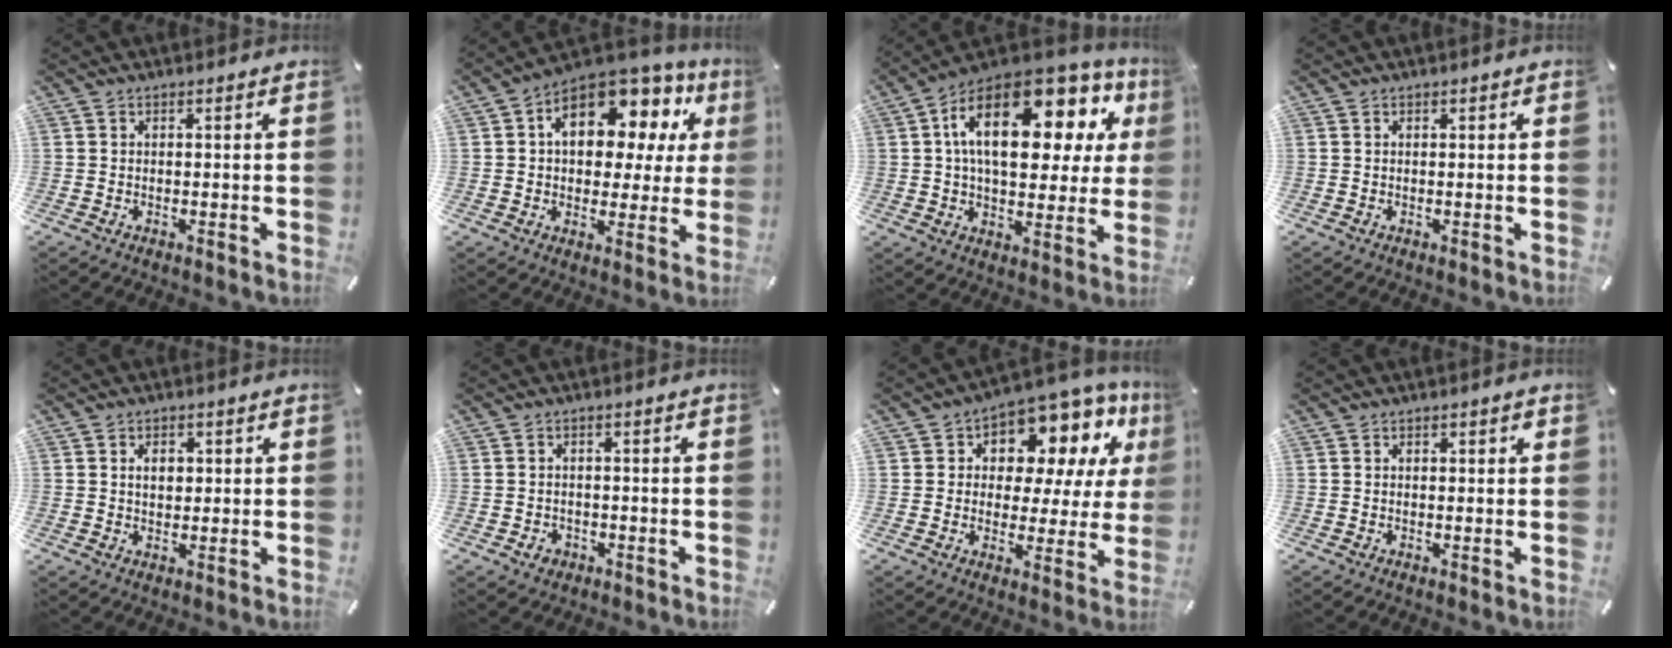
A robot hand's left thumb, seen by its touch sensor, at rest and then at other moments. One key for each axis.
{"total": 14.5, "fx": 5.4, "fy": 9.2, "fz": 9.8, "tx": -0.153, "ty": -0.030, "tz": 0.095}
{"total": 22.1, "fx": 8.5, "fy": 11.2, "fz": 17.1, "tx": -0.291, "ty": -0.045, "tz": 0.137}
{"total": 0.0}
{"total": 3.7, "fx": 0.7, "fy": 2.7, "fz": 2.4, "tx": -0.028, "ty": -0.001, "tz": 0.004}
{"total": 2.2, "fx": -1.0, "fy": 1.9, "fz": 0.6, "tx": -0.012, "ty": 0.005, "tz": -0.023}
{"total": 11.4, "fx": 7.2, "fy": 7.1, "fz": 5.3, "tx": -0.086, "ty": -0.061, "tz": 0.128}
{"total": 0.9, "fx": 0.3, "fy": 0.5, "fz": 0.7, "tx": -0.013, "ty": 0.004, "tz": 0.004}